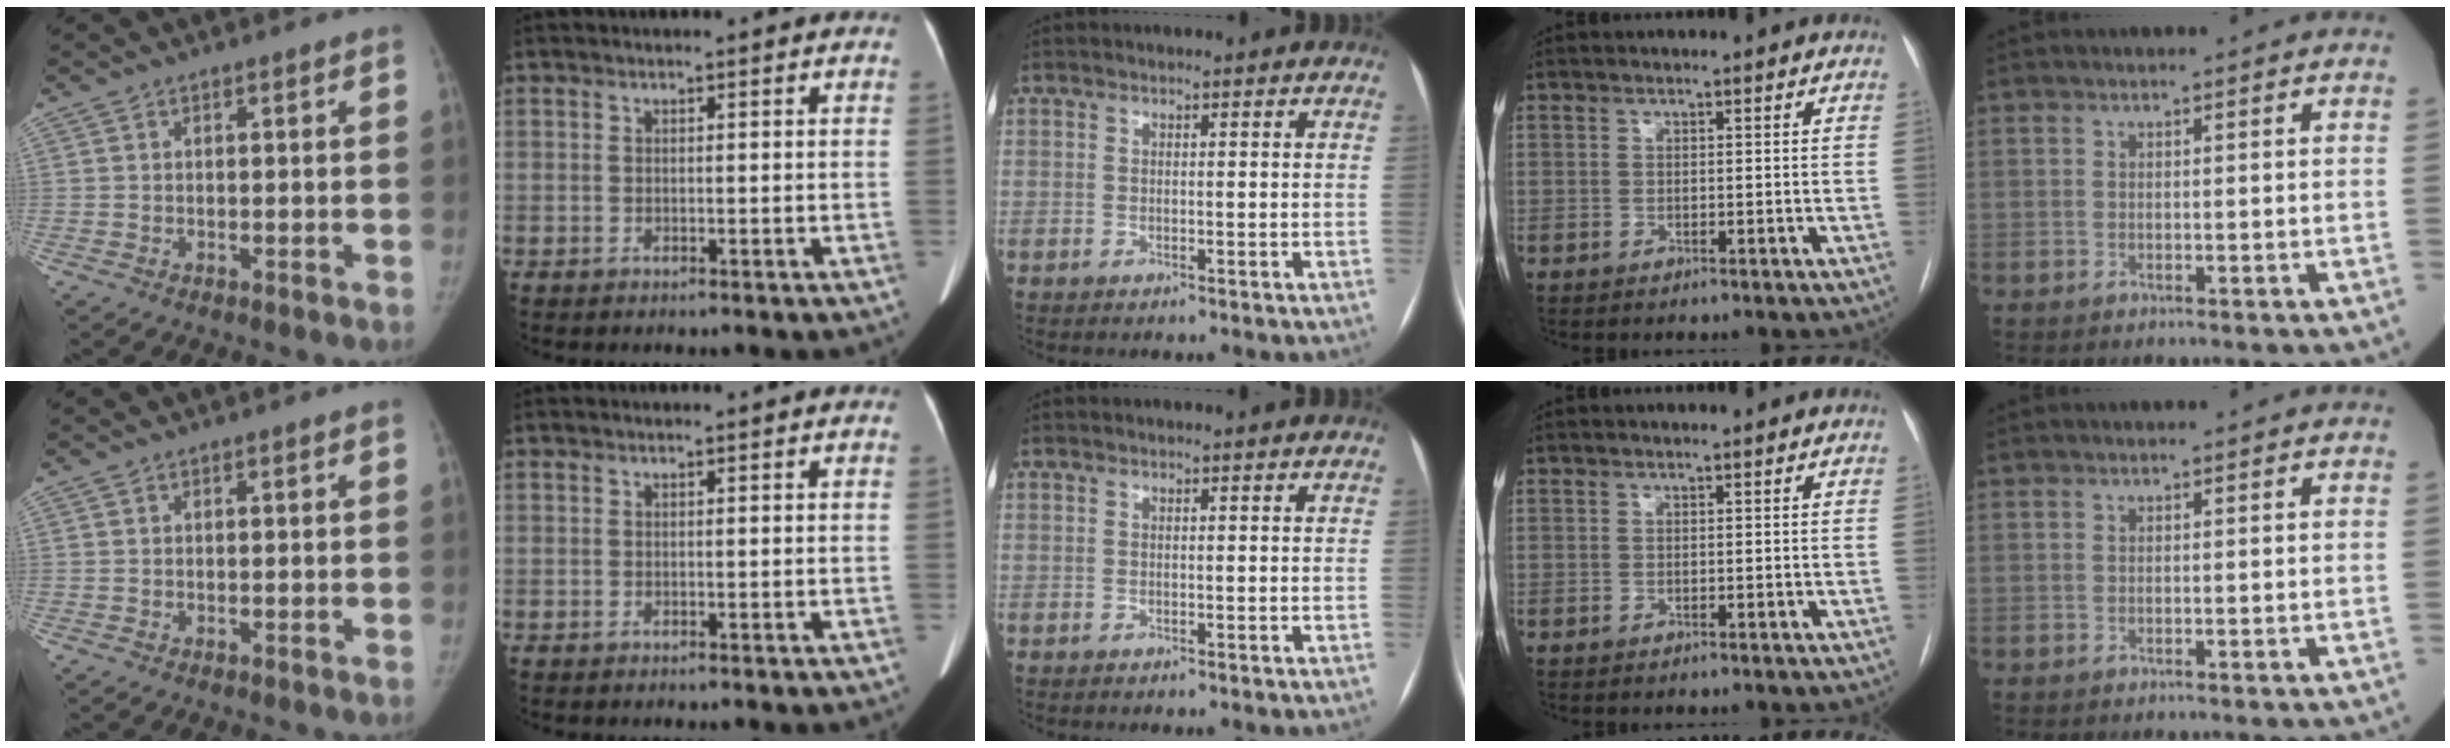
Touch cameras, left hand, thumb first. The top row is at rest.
{}